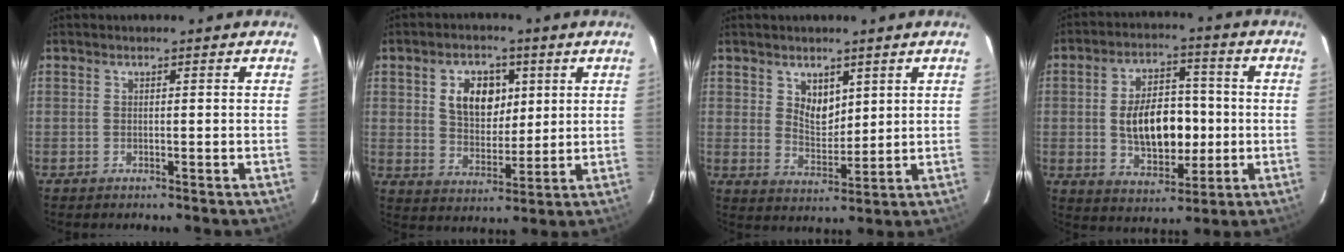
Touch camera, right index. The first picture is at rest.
{"total": 9.4, "force": [3.0, 6.4, 6.1], "torque": [-0.108, 0.014, 0.059]}
{"total": 5.4, "force": [2.9, 3.6, 2.8], "torque": [-0.041, -0.001, 0.057]}
{"total": 13.1, "force": [-0.9, 7.7, 10.6], "torque": [-0.193, 0.017, 0.001]}